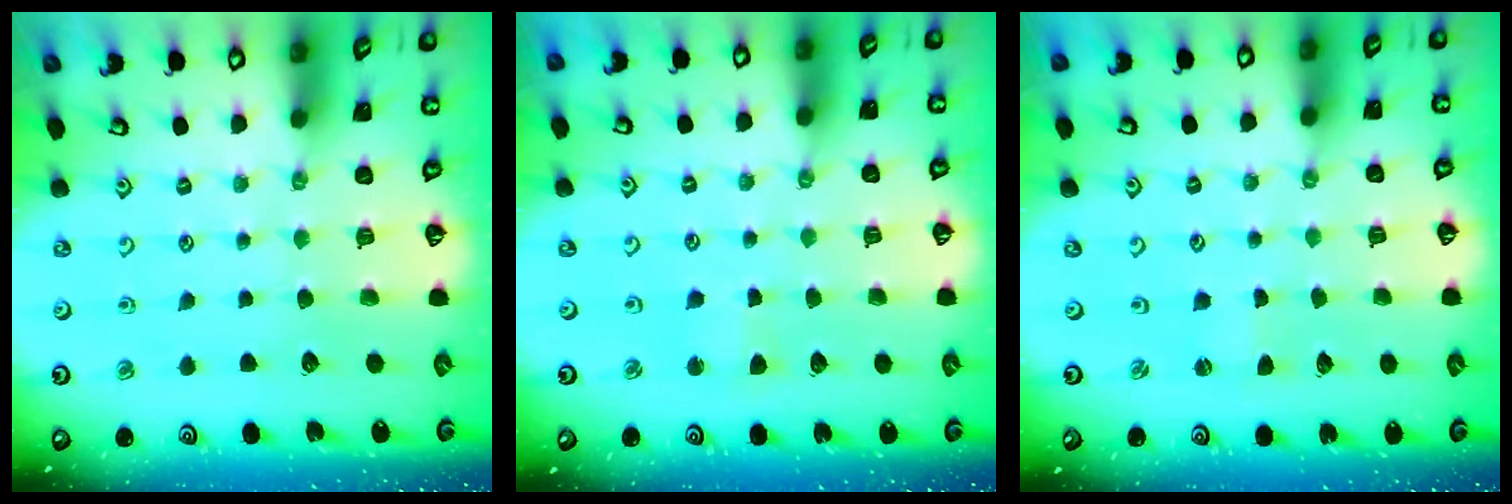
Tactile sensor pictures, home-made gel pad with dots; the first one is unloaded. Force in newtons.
{"total": 2.4, "press": 2.4, "slide": 0.3}
{"total": 0.0}